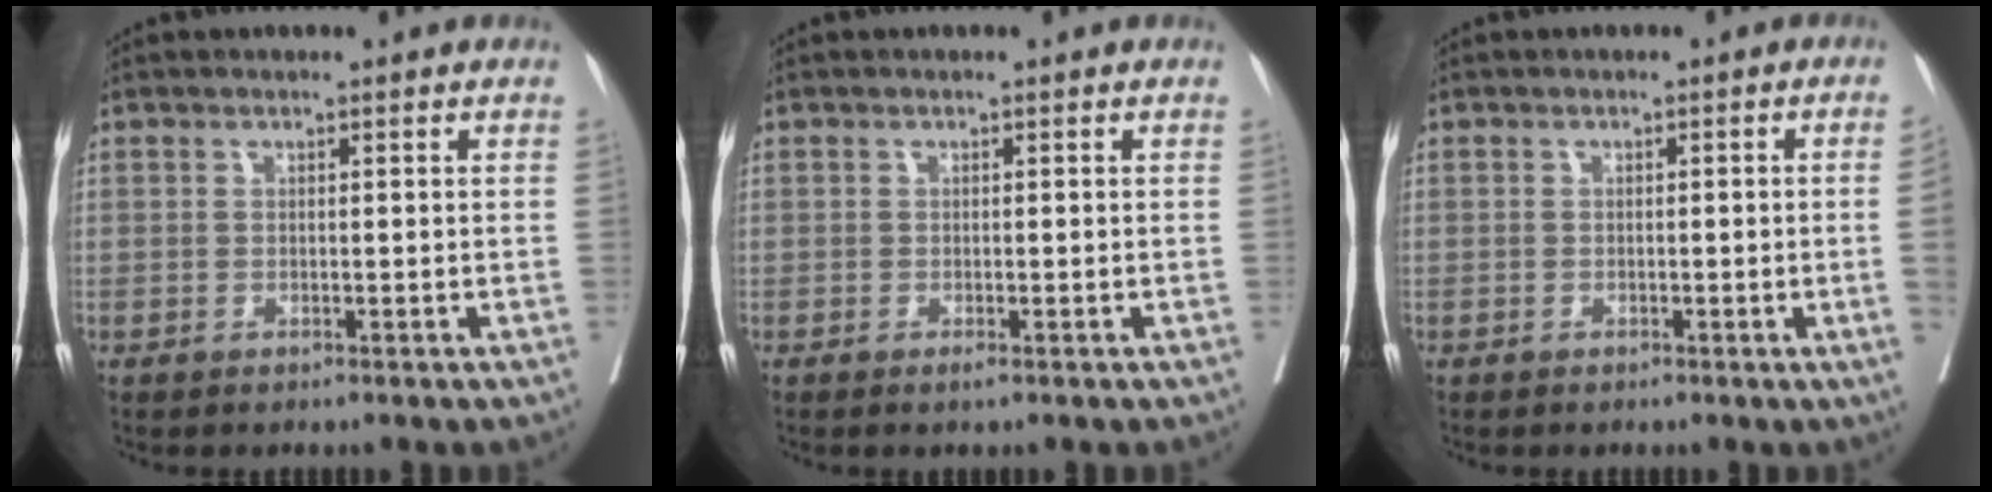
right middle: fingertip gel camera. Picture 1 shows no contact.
{"total": 0.5, "force": [-0.3, 0.0, 0.4], "torque": [-0.007, -0.002, -0.005]}
{"total": 2.5, "force": [-0.5, -0.5, 2.4], "torque": [-0.033, 0.002, -0.005]}